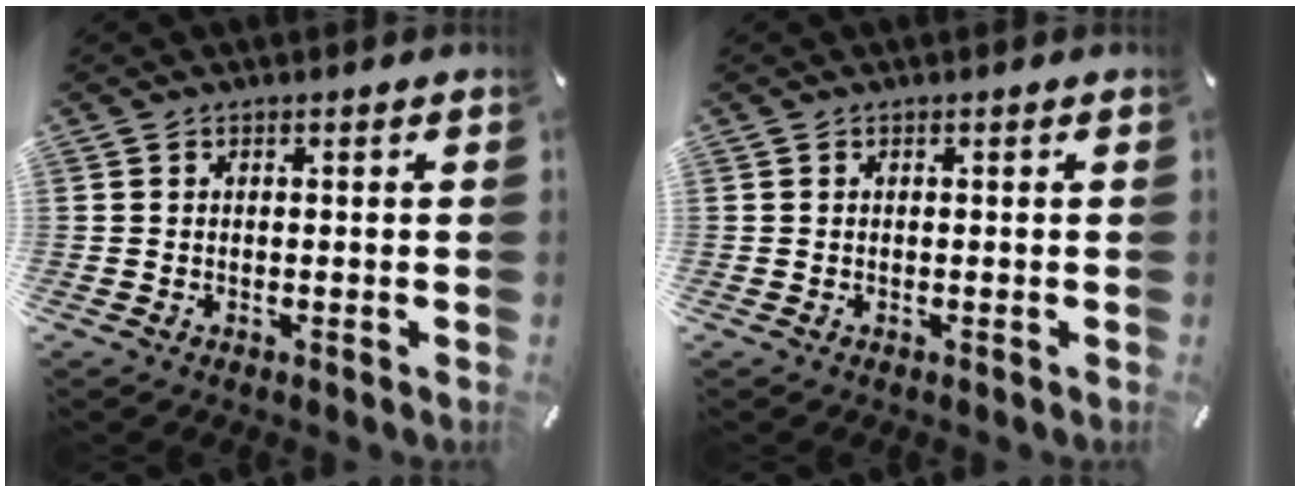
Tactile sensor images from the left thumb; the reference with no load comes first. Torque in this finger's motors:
{"motor_torque": [-0.20, -0.20, -0.02, 0.16, 0.00]}